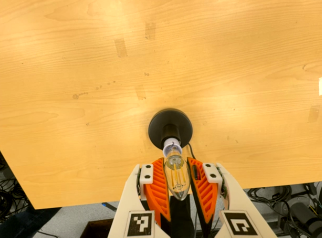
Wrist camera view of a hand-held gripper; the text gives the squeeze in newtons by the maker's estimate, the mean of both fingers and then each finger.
{"total": 15.5, "left": 16.5, "right": 14.4}